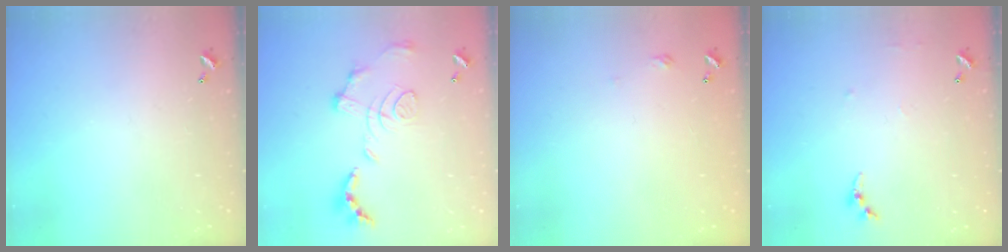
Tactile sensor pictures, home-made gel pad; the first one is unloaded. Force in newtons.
{"total": 1.5, "press": 0.8, "slide": 1.3}
{"total": 2.7, "press": 2.6, "slide": 0.4}
{"total": 4.5, "press": 4.5, "slide": 0.5}